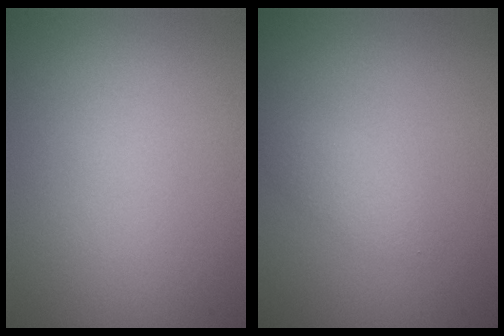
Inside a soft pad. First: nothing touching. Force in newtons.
{"total": 1.2, "press": 1.2, "slide": 0.0}